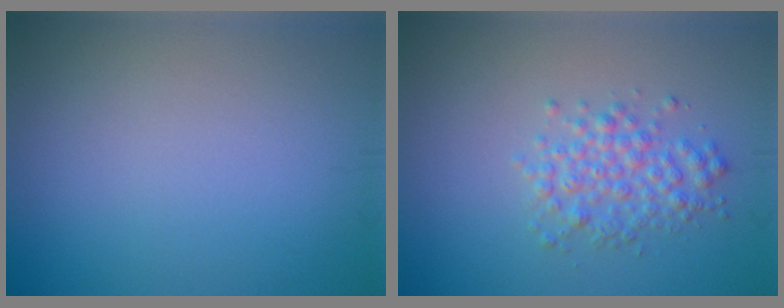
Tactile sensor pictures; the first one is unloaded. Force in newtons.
{"total": 3.0, "press": 3.0, "slide": 0.1}